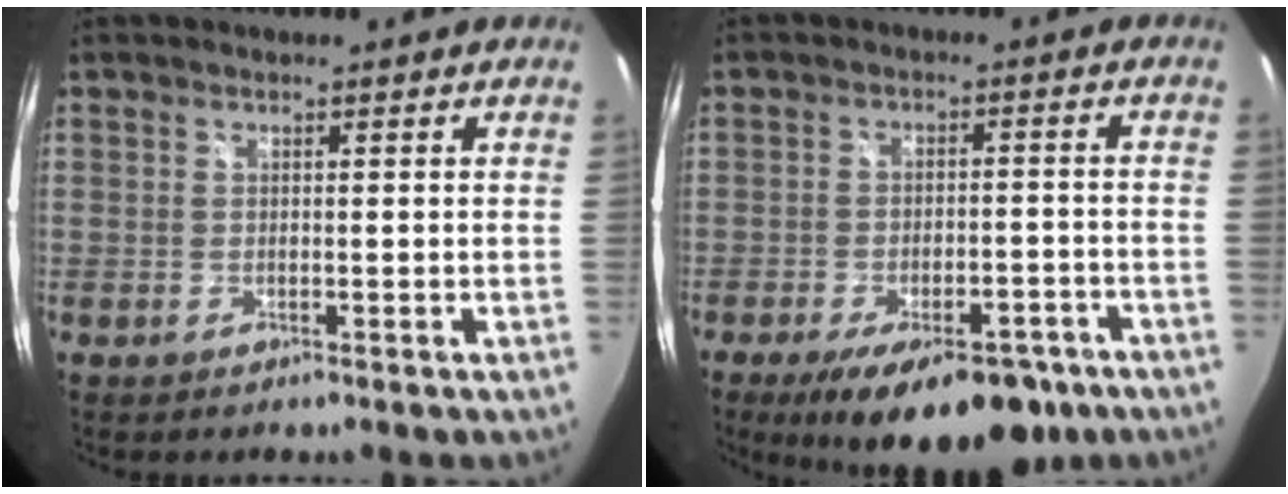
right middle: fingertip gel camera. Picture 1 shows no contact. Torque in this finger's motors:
{"motor_torque": [1.60, -0.54, 0.40, 0.21]}